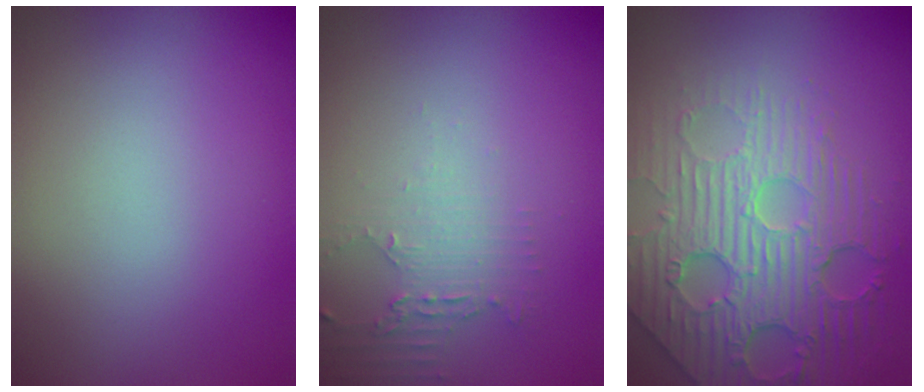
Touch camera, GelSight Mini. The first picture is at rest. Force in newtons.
{"total": 2.3, "press": 1.7, "slide": 1.5}
{"total": 7.1, "press": 5.4, "slide": 4.7}